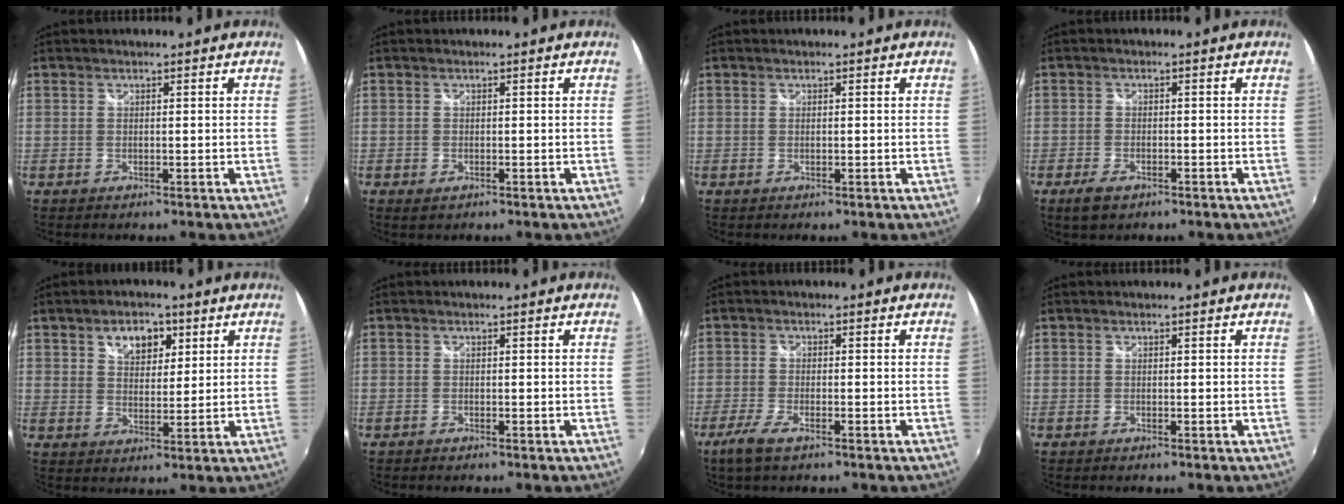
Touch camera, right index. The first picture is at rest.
{"total": 1.1, "force": [-0.6, 0.8, 0.6], "torque": [-0.010, -0.004, -0.010]}
{"total": 0.0}
{"total": 4.1, "force": [-2.7, 2.0, 2.4], "torque": [-0.058, -0.009, -0.048]}
{"total": 6.5, "force": [3.2, 4.1, 3.9], "torque": [-0.058, 0.015, 0.054]}
{"total": 0.7, "force": [-0.7, 0.3, 0.2], "torque": [-0.006, -0.002, -0.015]}
{"total": 4.8, "force": [-3.3, 1.2, 3.3], "torque": [-0.087, -0.010, -0.065]}
{"total": 0.0}